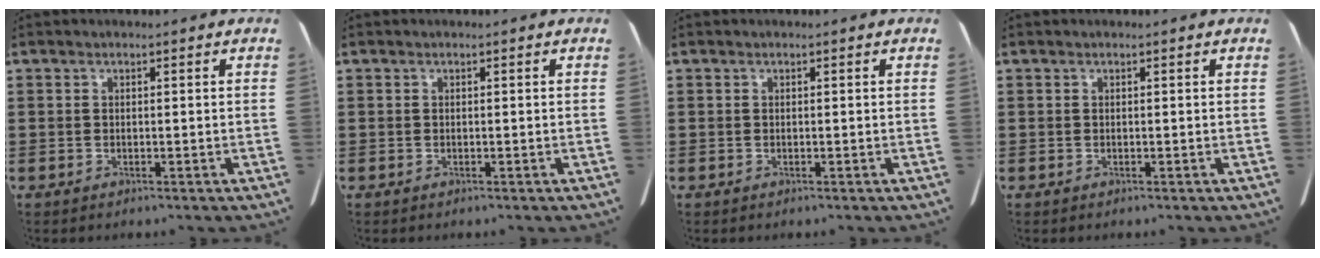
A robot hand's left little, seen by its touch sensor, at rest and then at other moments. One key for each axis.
{"total": 0.0}
{"total": 0.0}
{"total": 0.0}